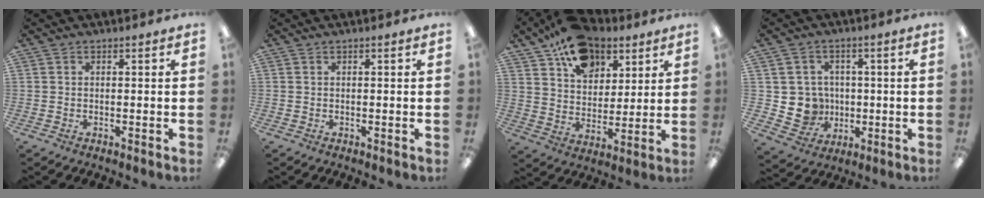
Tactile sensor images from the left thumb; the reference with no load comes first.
{"total": 0.0}
{"total": 15.2, "force": [9.8, 9.8, 6.3], "torque": [-0.104, -0.051, 0.184]}
{"total": 7.3, "force": [0.0, 7.3, 1.1], "torque": [-0.033, 0.007, 0.011]}